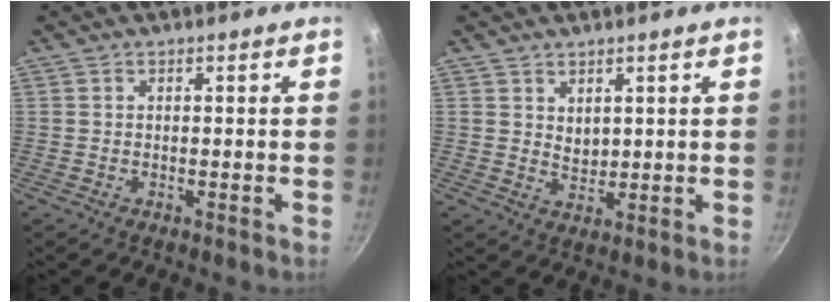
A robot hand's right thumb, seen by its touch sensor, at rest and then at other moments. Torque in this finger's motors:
{"motor_torque": [-0.64, 0.08, 0.78, 0.27, 0.05]}